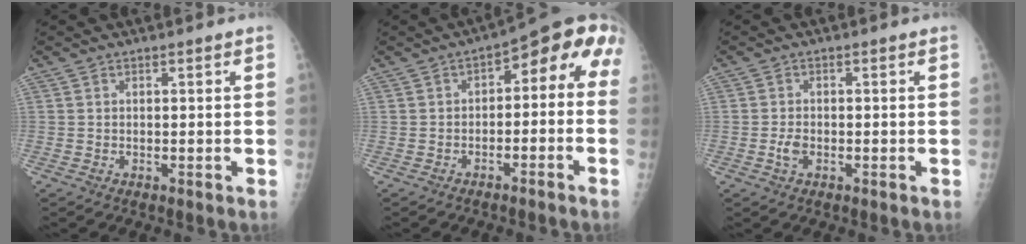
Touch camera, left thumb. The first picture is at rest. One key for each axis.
{"total": 8.6, "fx": -1.9, "fy": 5.2, "fz": 6.7, "tx": -0.050, "ty": 0.054, "tz": -0.035}
{"total": 2.1, "fx": -0.6, "fy": 1.3, "fz": 1.5, "tx": -0.029, "ty": 0.002, "tz": -0.013}